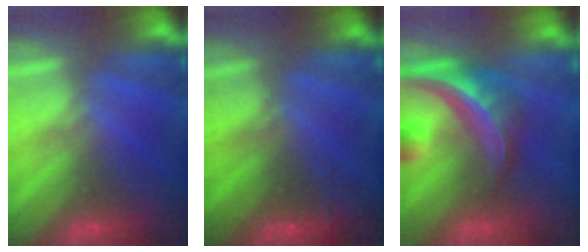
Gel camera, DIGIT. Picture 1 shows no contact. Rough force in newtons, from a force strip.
{"total": 2.8}
{"total": 8.5}